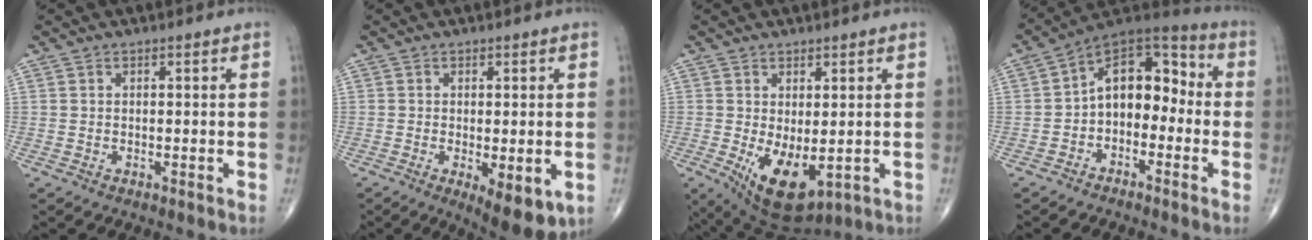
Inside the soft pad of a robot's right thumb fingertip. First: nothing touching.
{"total": 8.5, "force": [-2.6, 3.1, 7.5], "torque": [-0.098, -0.019, -0.032]}
{"total": 10.0, "force": [-1.8, 4.9, 8.5], "torque": [-0.131, -0.015, -0.007]}
{"total": 12.2, "force": [-1.6, 8.0, 9.1], "torque": [-0.099, 0.052, -0.047]}